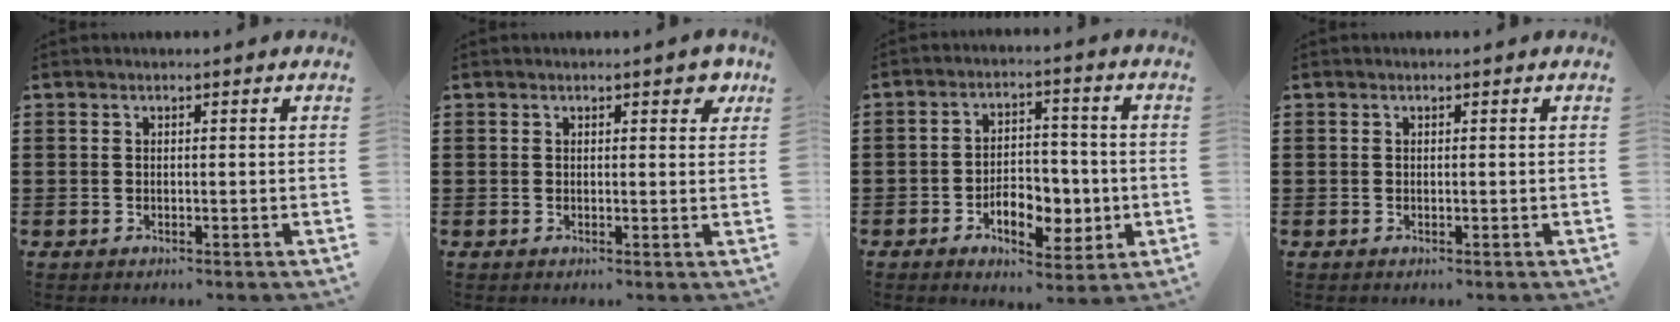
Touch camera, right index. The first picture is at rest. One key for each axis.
{"total": 2.3, "fx": 1.4, "fy": 1.1, "fz": 1.5, "tx": -0.010, "ty": 0.000, "tz": 0.018}
{"total": 7.4, "fx": -2.4, "fy": 4.6, "fz": 5.3, "tx": -0.075, "ty": 0.010, "tz": -0.043}
{"total": 0.0}